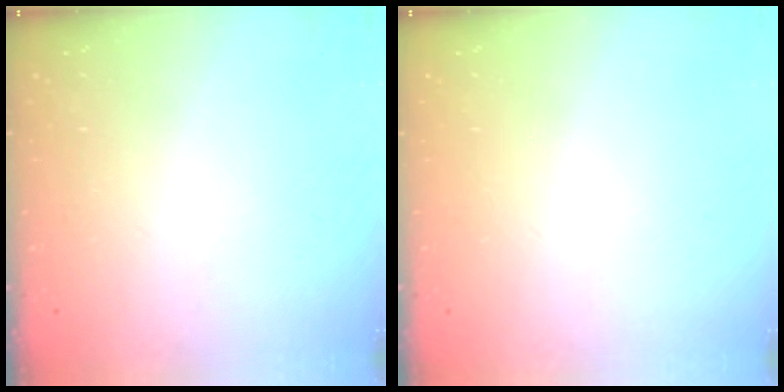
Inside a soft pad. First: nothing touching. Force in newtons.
{"total": 0.0}